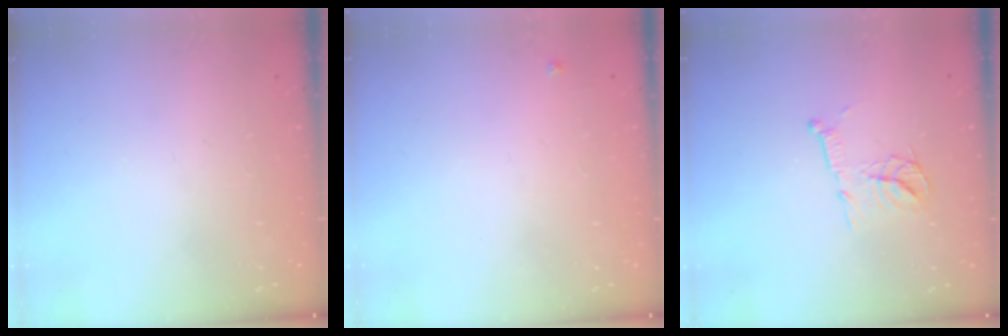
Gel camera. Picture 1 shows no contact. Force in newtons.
{"total": 3.0, "press": 3.0, "slide": 0.5}
{"total": 11.7, "press": 11.7, "slide": 0.7}